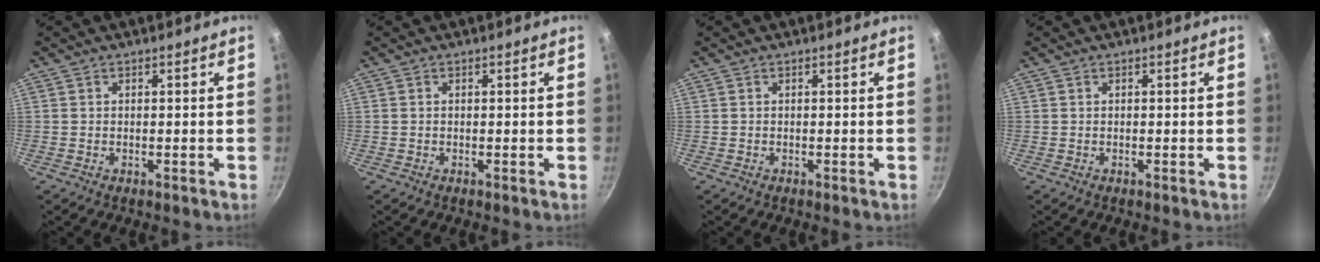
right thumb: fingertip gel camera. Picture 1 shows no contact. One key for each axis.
{"total": 0.0}
{"total": 0.0}
{"total": 0.0}